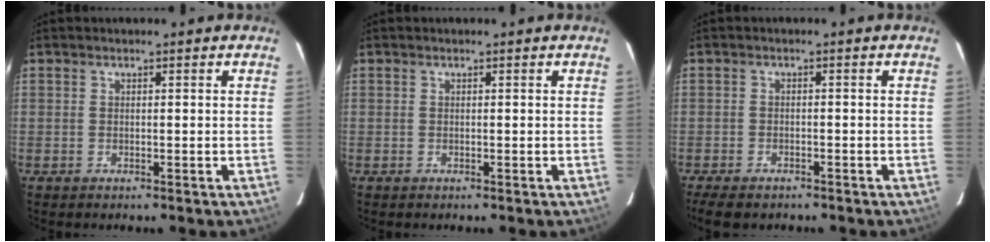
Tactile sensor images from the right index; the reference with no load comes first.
{"total": 0.0}
{"total": 6.3, "force": [-5.0, 2.6, 2.9], "torque": [-0.075, -0.015, -0.083]}